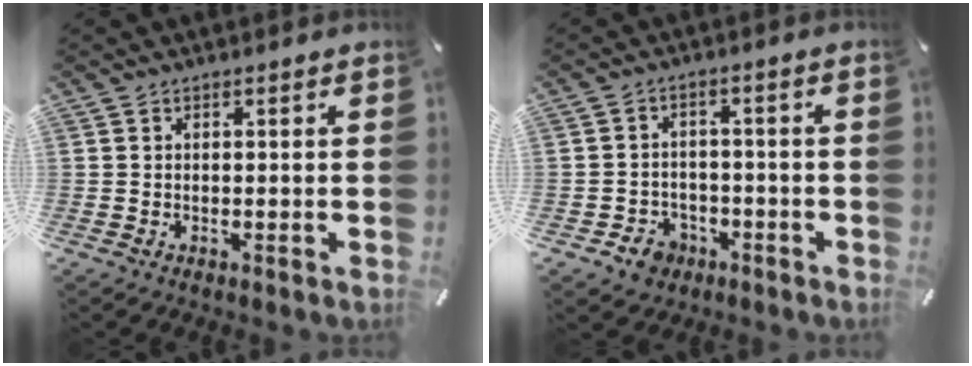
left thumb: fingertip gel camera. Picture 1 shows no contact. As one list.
[{"total": 5.4, "force": [-2.7, 4.4, 1.6], "torque": [-0.039, 0.015, -0.050]}]